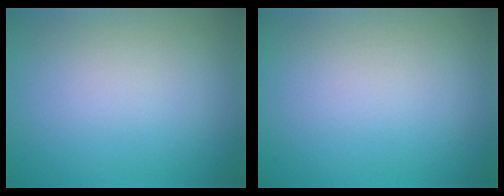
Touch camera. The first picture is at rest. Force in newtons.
{"total": 0.0}